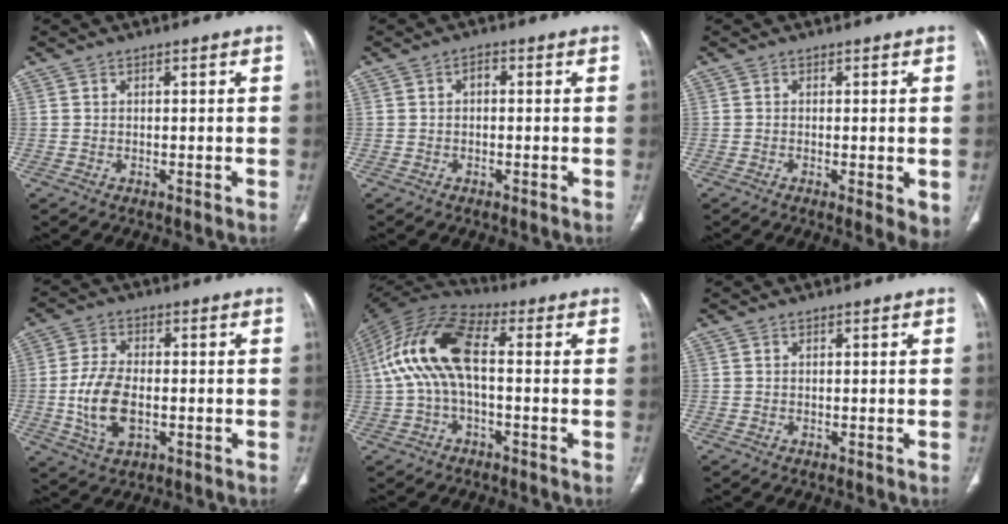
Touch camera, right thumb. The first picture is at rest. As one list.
[{"total": 1.6, "force": [0.1, 1.0, 1.2], "torque": [-0.019, 0.008, -0.002]}, {"total": 4.3, "force": [-0.9, 1.2, 4.0], "torque": [-0.058, -0.012, -0.014]}, {"total": 9.9, "force": [-1.6, 5.6, 8.0], "torque": [-0.159, 0.005, -0.028]}, {"total": 15.1, "force": [0.3, 7.0, 13.3], "torque": [-0.277, 0.042, -0.001]}, {"total": 0.0}]